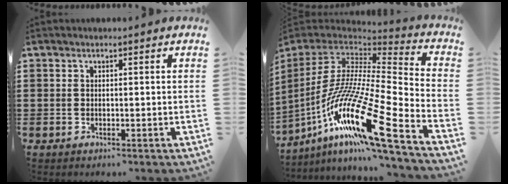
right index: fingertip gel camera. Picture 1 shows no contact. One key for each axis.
{"total": 20.2, "fx": -11.0, "fy": 3.2, "fz": 16.6, "tx": -0.352, "ty": -0.003, "tz": -0.212}